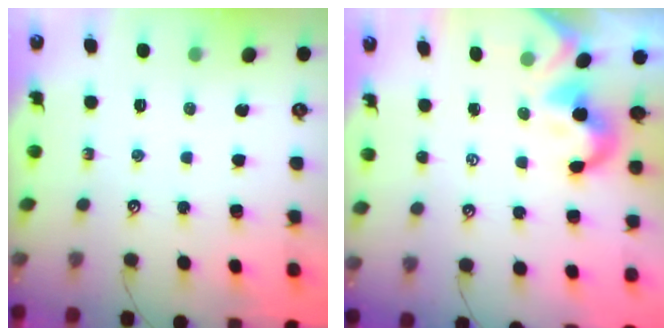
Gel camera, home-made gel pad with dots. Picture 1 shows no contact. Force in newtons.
{"total": 2.1, "press": 2.0, "slide": 0.5}